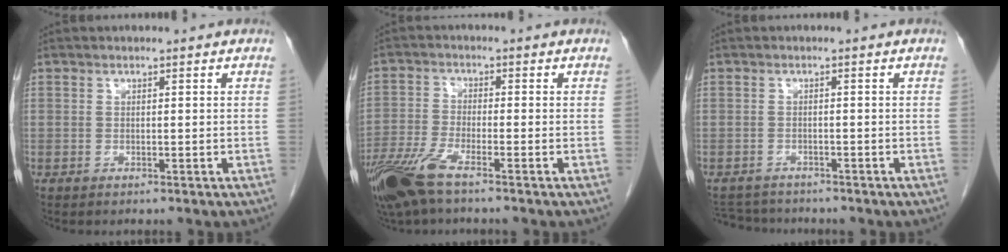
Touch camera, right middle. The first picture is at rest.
{"total": 8.3, "force": [-5.7, 1.4, 5.8], "torque": [-0.126, -0.017, -0.115]}
{"total": 4.9, "force": [-4.7, 1.2, 0.6], "torque": [-0.009, -0.007, -0.077]}